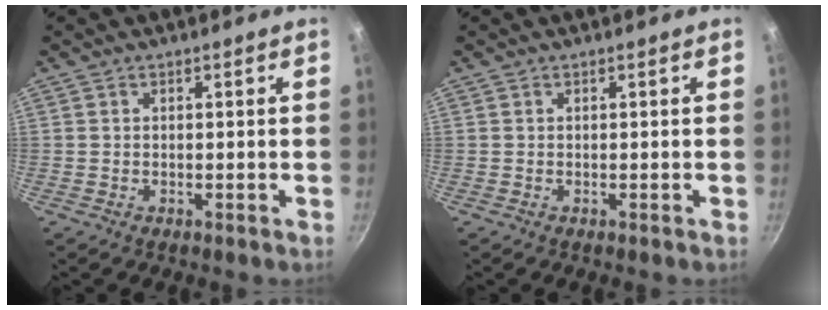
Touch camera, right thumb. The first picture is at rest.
{"total": 0.0}